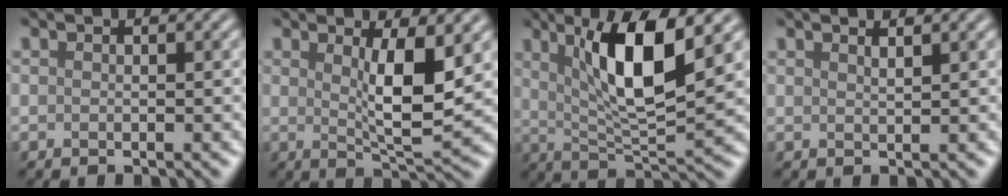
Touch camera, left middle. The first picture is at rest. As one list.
[{"total": 4.8, "force": [1.2, 1.1, 4.5], "torque": [-0.076, -0.008, 0.025]}, {"total": 8.3, "force": [3.0, 1.9, 7.5], "torque": [-0.122, -0.004, 0.055]}, {"total": 0.8, "force": [0.8, 0.0, 0.3], "torque": [0.000, 0.004, 0.015]}]